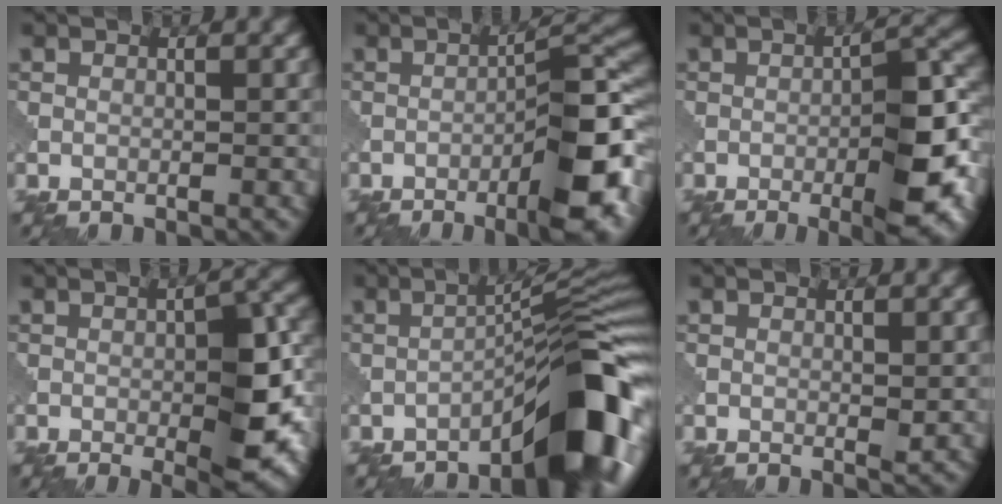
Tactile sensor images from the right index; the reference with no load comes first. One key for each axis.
{"total": 9.2, "fx": -4.6, "fy": 2.0, "fz": 7.7, "tx": -0.106, "ty": 0.011, "tz": -0.065}
{"total": 8.0, "fx": -3.3, "fy": 1.9, "fz": 7.1, "tx": -0.106, "ty": 0.004, "tz": -0.047}
{"total": 8.5, "fx": -2.2, "fy": 2.6, "fz": 7.8, "tx": -0.112, "ty": -0.003, "tz": -0.026}
{"total": 9.7, "fx": -5.9, "fy": 1.7, "fz": 7.5, "tx": -0.093, "ty": 0.026, "tz": -0.088}
{"total": 0.6, "fx": 0.2, "fy": 0.2, "fz": 0.5, "tx": -0.012, "ty": -0.006, "tz": 0.007}